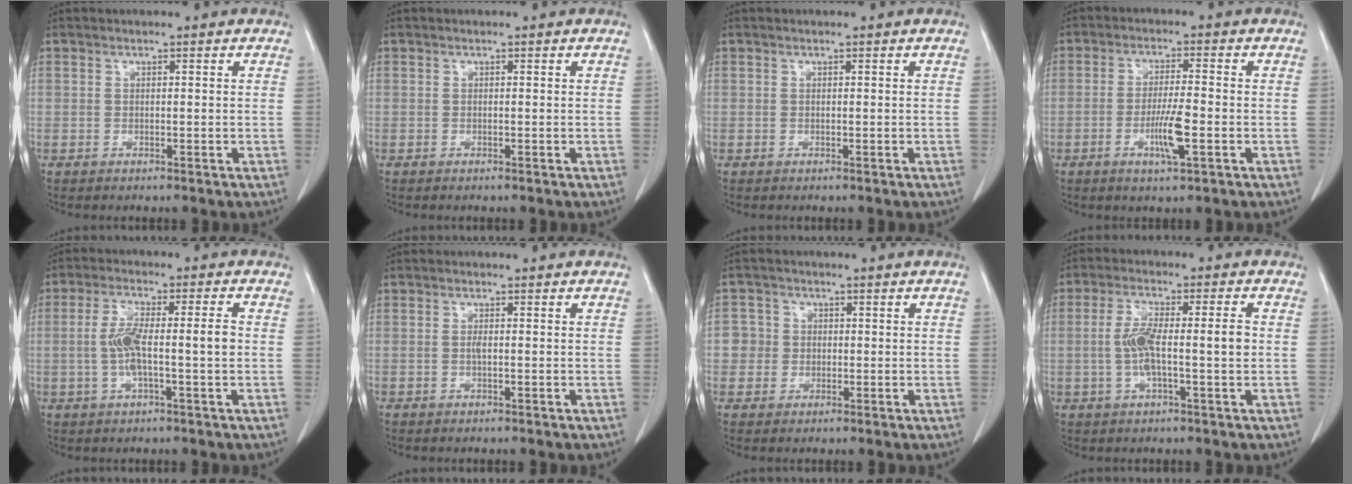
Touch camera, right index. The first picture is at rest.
{"total": 0.0}
{"total": 0.0}
{"total": 5.9, "force": [-1.9, 0.4, 5.5], "torque": [-0.102, -0.007, -0.033]}
{"total": 7.0, "force": [-0.5, 0.9, 6.9], "torque": [-0.139, 0.015, -0.009]}
{"total": 0.6, "force": [0.0, 0.0, 0.6], "torque": [-0.011, 0.001, 0.001]}
{"total": 3.5, "force": [0.0, 3.5, 0.2], "torque": [0.010, 0.014, 0.000]}
{"total": 7.1, "force": [-0.3, 1.0, 7.0], "torque": [-0.140, 0.013, -0.006]}